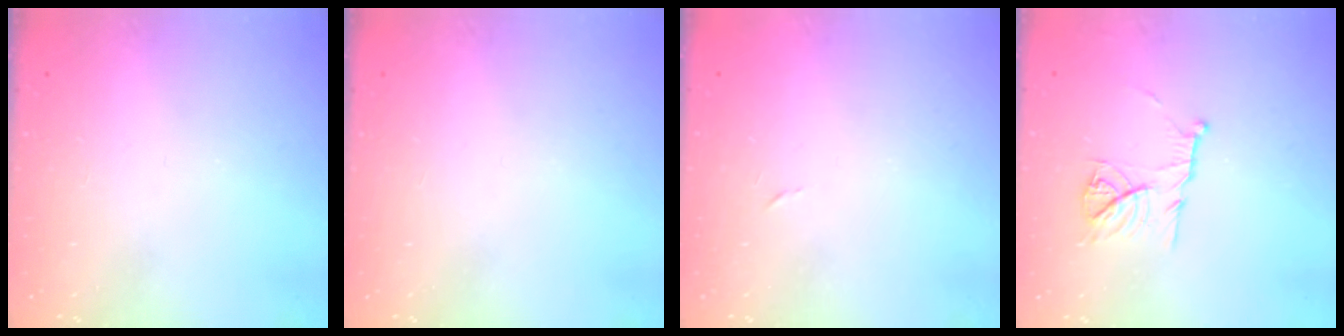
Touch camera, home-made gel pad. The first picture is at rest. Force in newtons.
{"total": 0.0}
{"total": 2.4, "press": 2.4, "slide": 0.4}
{"total": 10.3, "press": 10.3, "slide": 0.1}